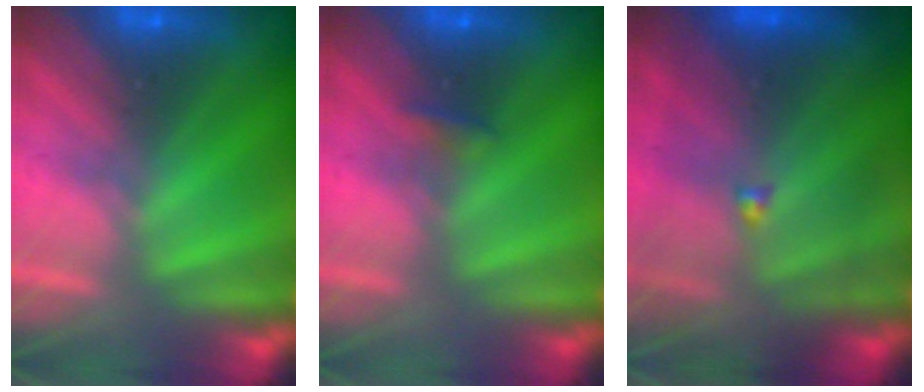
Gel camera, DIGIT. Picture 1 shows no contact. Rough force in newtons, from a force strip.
{"total": 2.3}
{"total": 10.2}